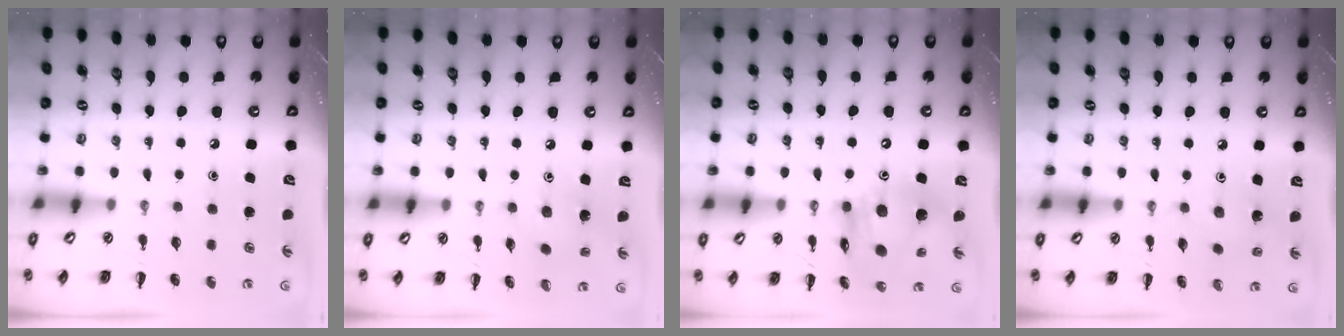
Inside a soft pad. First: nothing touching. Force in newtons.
{"total": 1.9, "press": 1.8, "slide": 0.7}
{"total": 15.3, "press": 15.0, "slide": 2.9}
{"total": 2.1, "press": 2.0, "slide": 0.7}